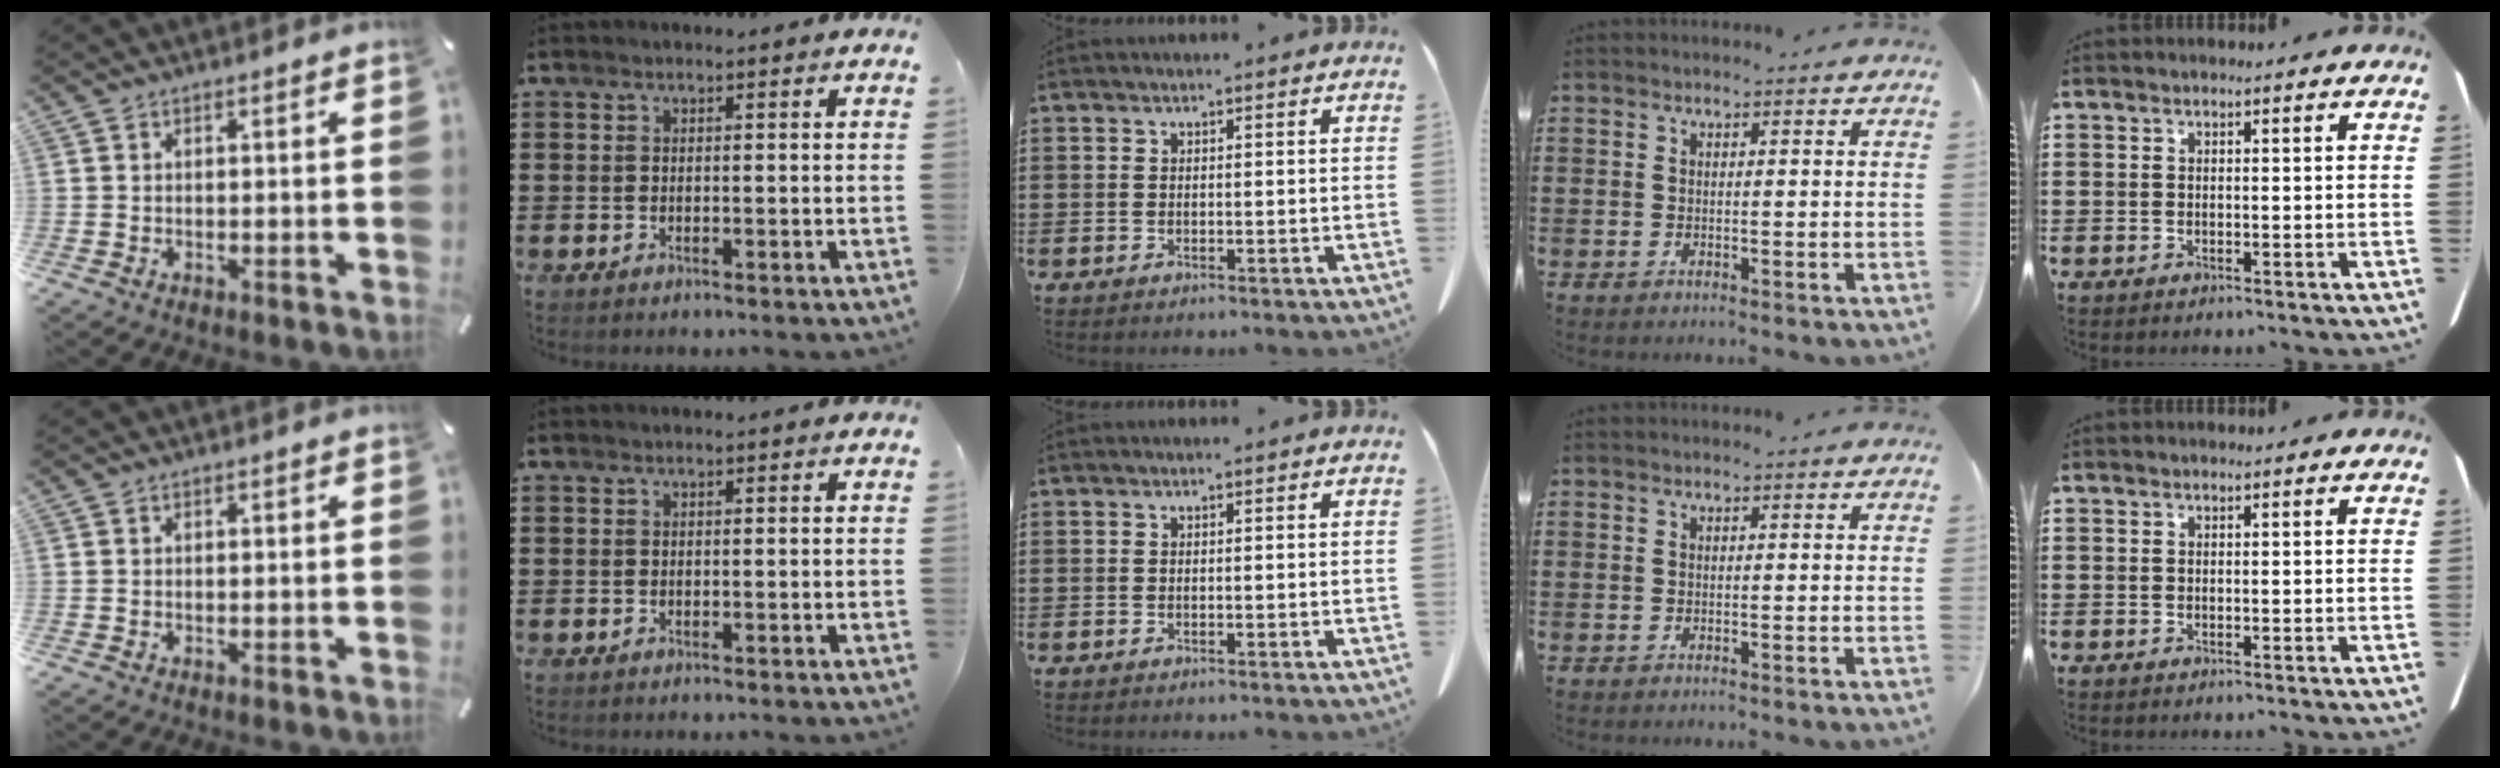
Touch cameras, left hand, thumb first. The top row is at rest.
{}